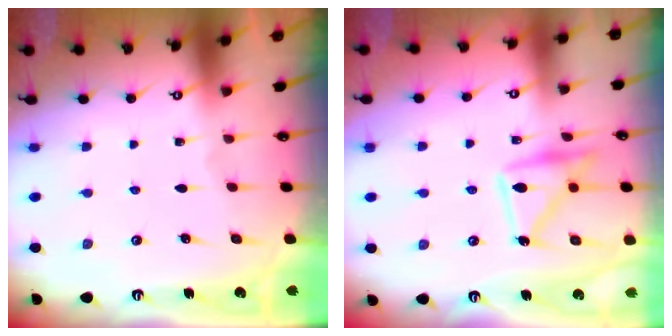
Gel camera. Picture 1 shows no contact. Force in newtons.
{"total": 15.8, "press": 15.8, "slide": 0.9}